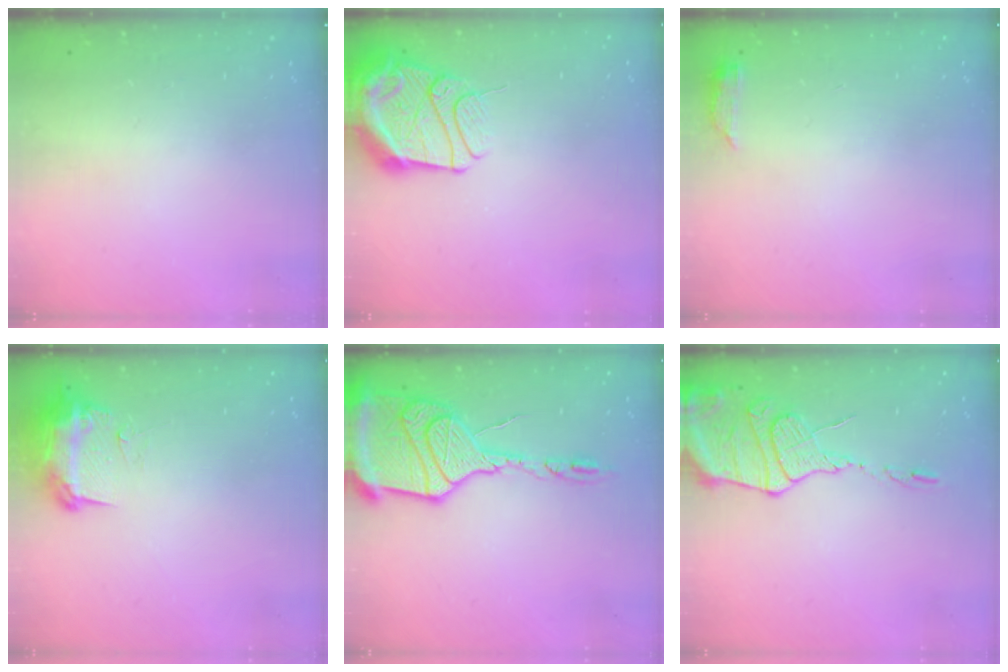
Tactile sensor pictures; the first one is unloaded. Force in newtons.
{"total": 14.8, "press": 14.7, "slide": 1.7}
{"total": 3.5, "press": 3.5, "slide": 0.6}
{"total": 11.4, "press": 11.4, "slide": 1.1}
{"total": 23.1, "press": 22.5, "slide": 4.9}
{"total": 14.4, "press": 14.4, "slide": 1.4}